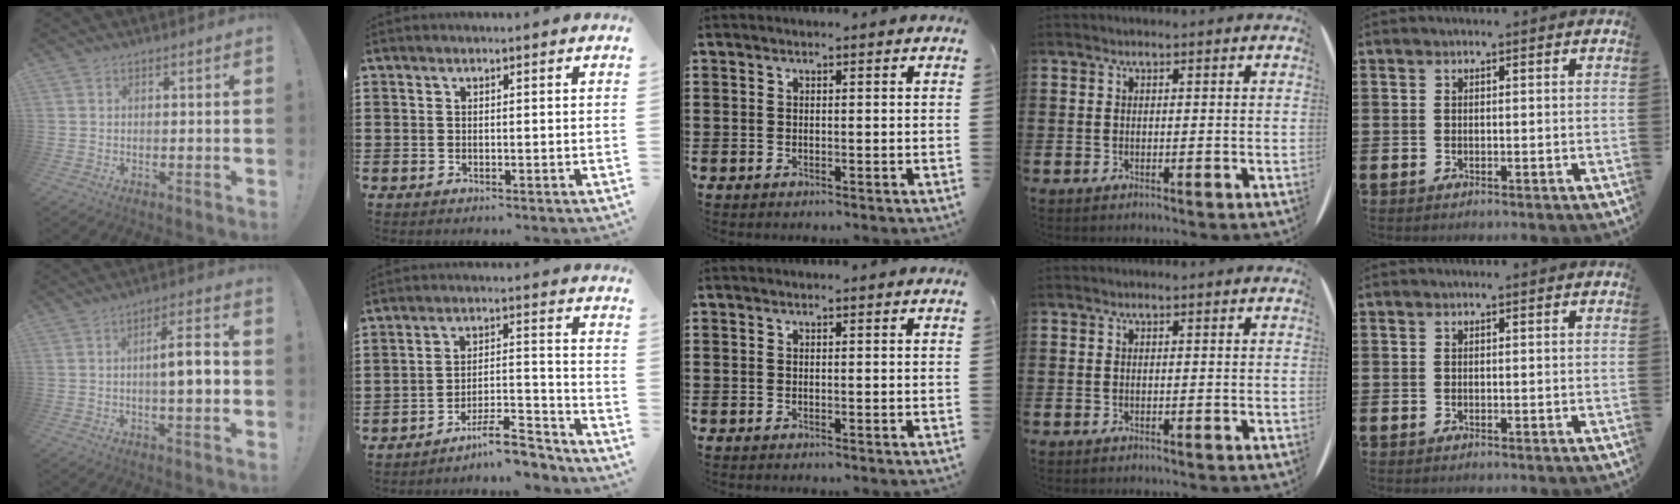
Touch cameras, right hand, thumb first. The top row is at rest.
{"thumb": {"total": 8.5, "force": [-0.7, 1.5, 8.4], "torque": [-0.127, 0.006, -0.017]}, "index": {"total": 8.4, "force": [-7.2, 1.5, 3.9], "torque": [-0.052, 0.022, -0.133]}}